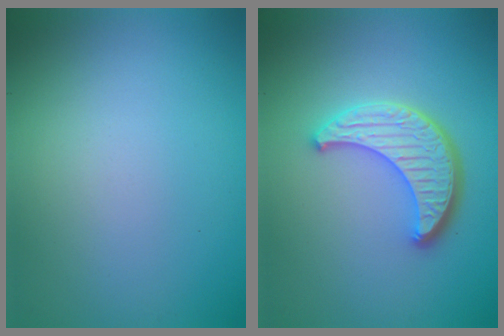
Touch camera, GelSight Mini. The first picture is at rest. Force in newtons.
{"total": 4.5, "press": 3.8, "slide": 2.5}